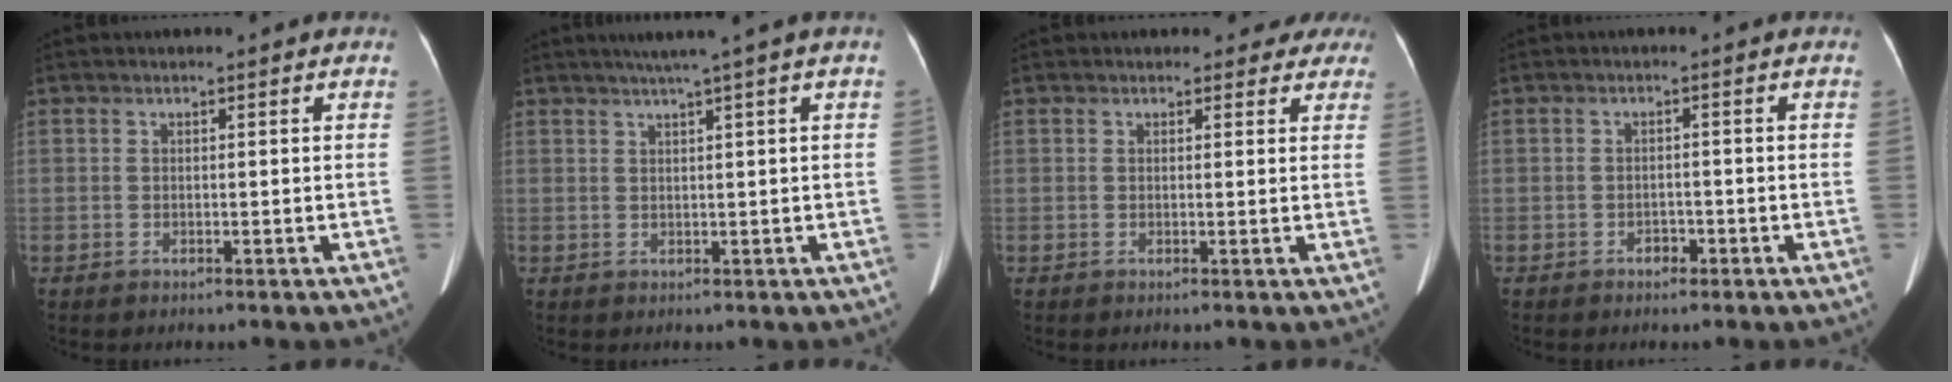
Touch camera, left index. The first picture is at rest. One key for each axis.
{"total": 2.6, "fx": 1.0, "fy": -0.6, "fz": 2.3, "tx": -0.041, "ty": 0.010, "tz": 0.022}
{"total": 4.6, "fx": 4.0, "fy": 2.3, "fz": 0.2, "tx": 0.024, "ty": -0.006, "tz": 0.023}
{"total": 1.5, "fx": -0.9, "fy": 1.0, "fz": 0.6, "tx": -0.008, "ty": 0.004, "tz": -0.013}